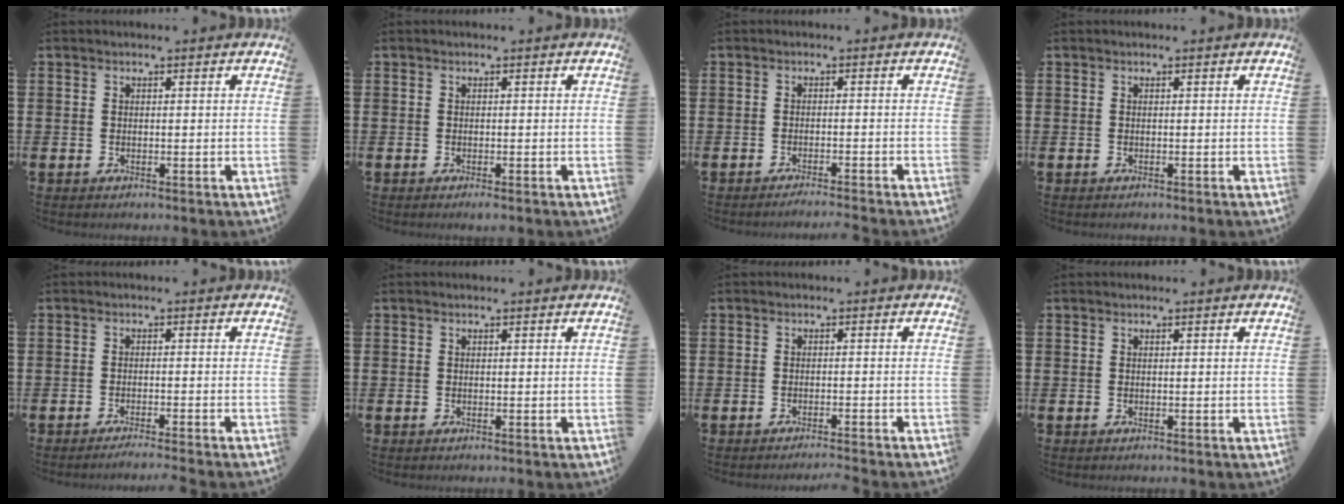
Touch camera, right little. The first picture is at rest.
{"total": 0.6, "force": [-0.2, 0.1, 0.5], "torque": [-0.009, -0.002, -0.004]}
{"total": 1.2, "force": [-1.1, -0.3, 0.2], "torque": [-0.002, 0.001, -0.023]}
{"total": 0.0}
{"total": 1.3, "force": [-1.2, -0.3, 0.5], "torque": [-0.005, -0.001, -0.023]}
{"total": 0.0}
{"total": 1.1, "force": [-1.1, -0.3, 0.1], "torque": [-0.001, 0.002, -0.021]}
{"total": 0.0}